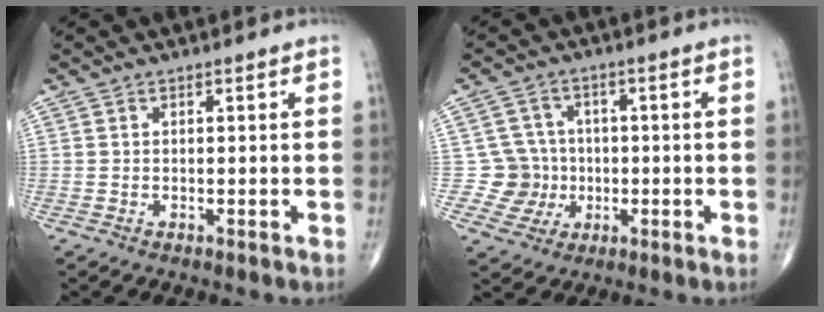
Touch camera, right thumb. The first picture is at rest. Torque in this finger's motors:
{"motor_torque": [0.26, 0.13, -0.20, -0.07, -0.02]}